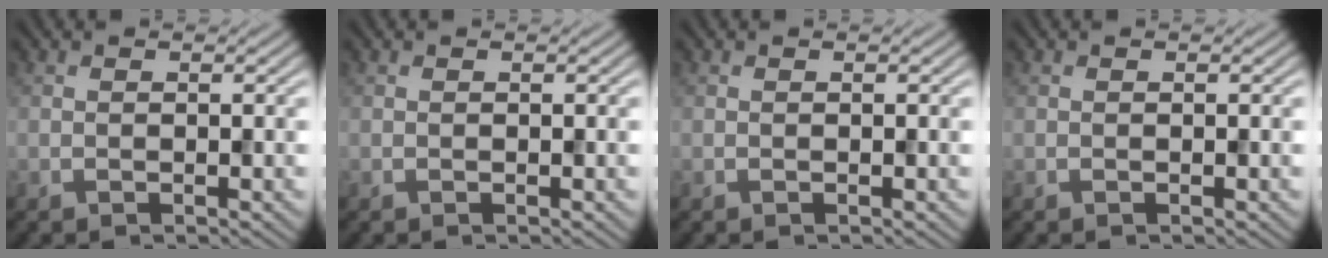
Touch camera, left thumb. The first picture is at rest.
{"total": 0.0}
{"total": 0.0}
{"total": 0.0}